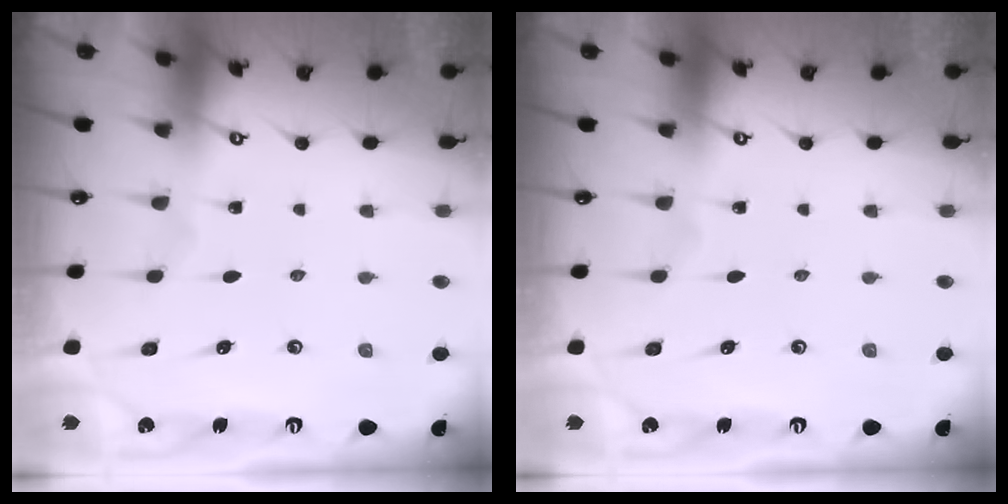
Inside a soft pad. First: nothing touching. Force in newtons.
{"total": 0.0}